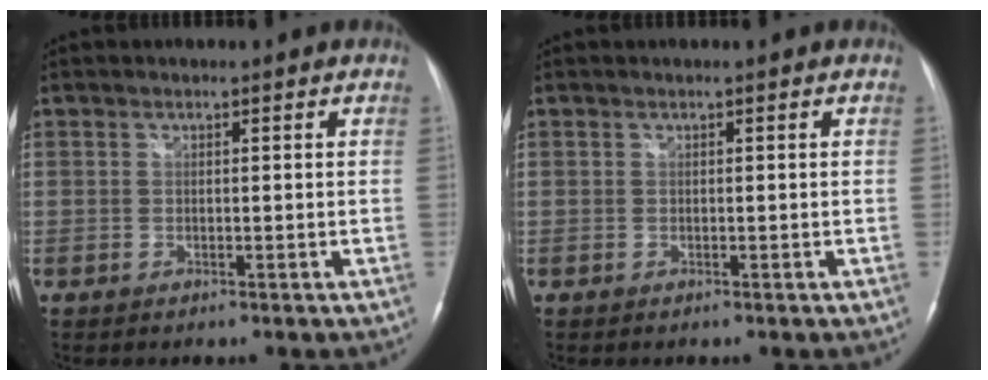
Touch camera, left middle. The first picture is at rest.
{"total": 0.0}